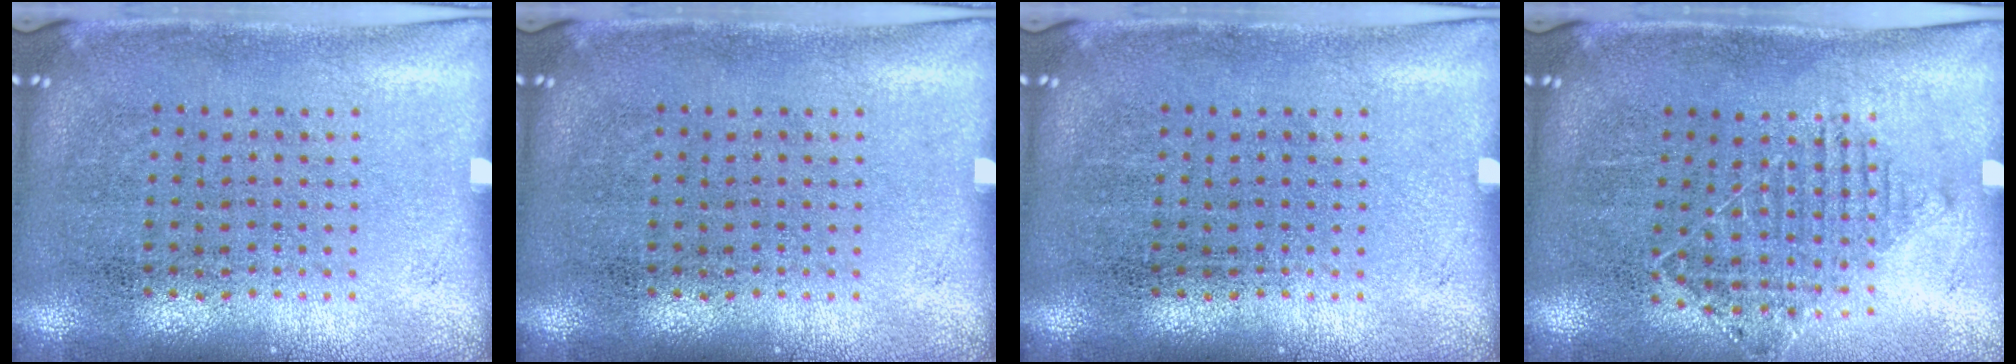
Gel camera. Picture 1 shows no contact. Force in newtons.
{"total": 0.0}
{"total": 0.0}
{"total": 1.0, "press": 1.0, "slide": 0.2}